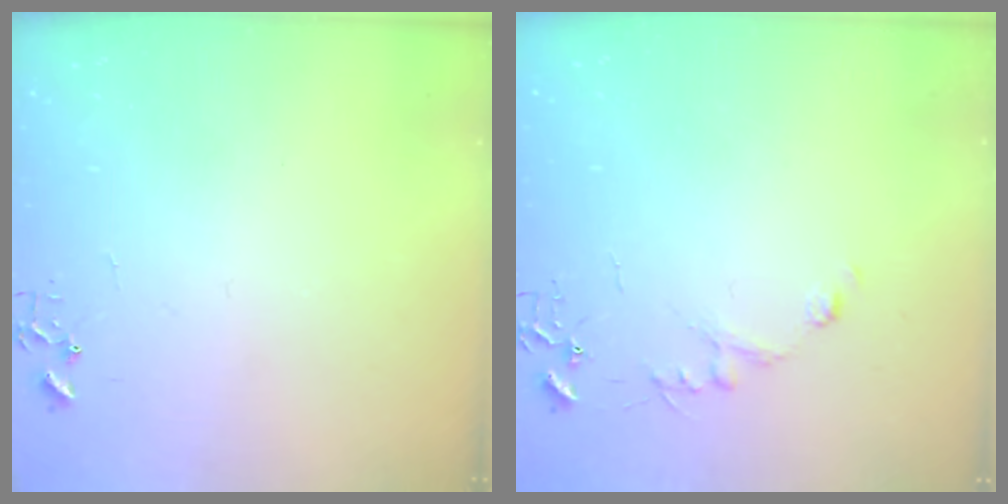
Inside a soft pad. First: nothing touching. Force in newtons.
{"total": 5.5, "press": 5.5, "slide": 0.6}